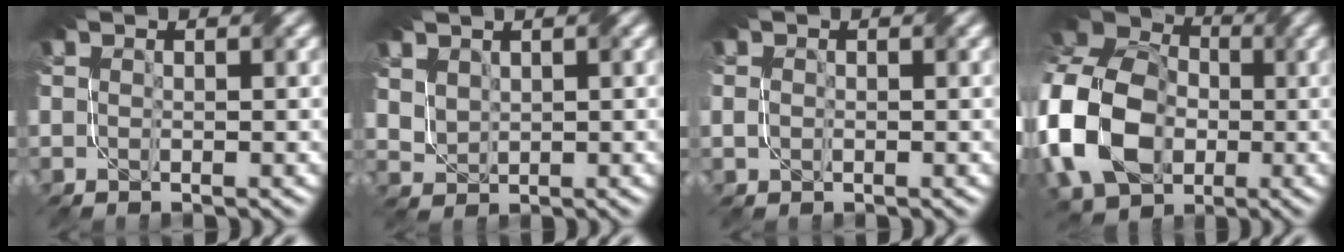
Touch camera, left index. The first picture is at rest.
{"total": 2.3, "force": [1.3, 1.5, 1.1], "torque": [-0.048, 0.000, 0.050]}
{"total": 0.6, "force": [-0.4, 0.4, 0.3], "torque": [-0.006, -0.001, -0.010]}
{"total": 14.7, "force": [-3.0, 10.7, 9.6], "torque": [-0.228, 0.010, -0.072]}